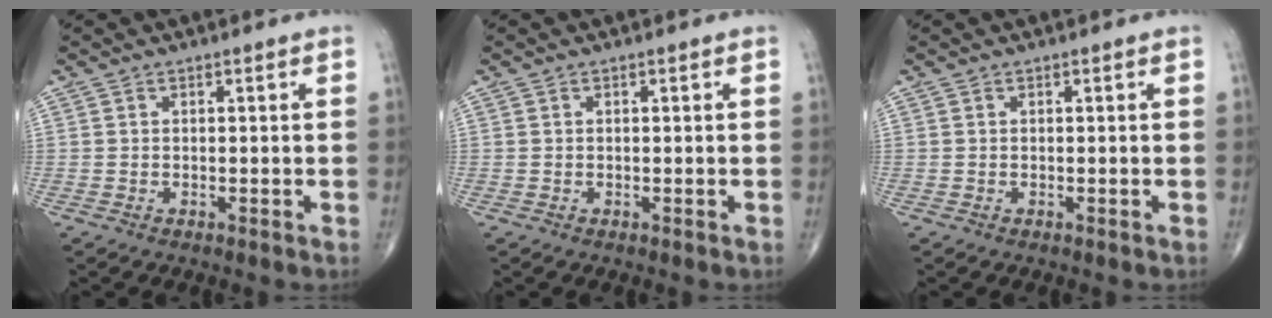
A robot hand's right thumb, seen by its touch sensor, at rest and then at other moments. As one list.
[{"total": 0.0}, {"total": 0.0}]